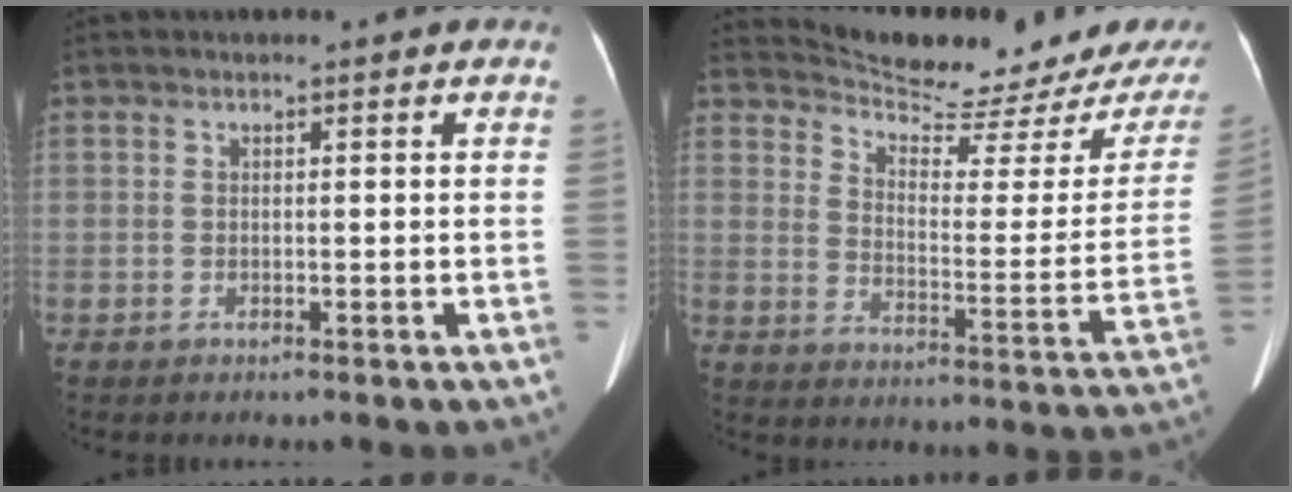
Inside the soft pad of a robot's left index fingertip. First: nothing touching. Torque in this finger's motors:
{"motor_torque": [0.31, -0.56, 0.00, 0.00]}